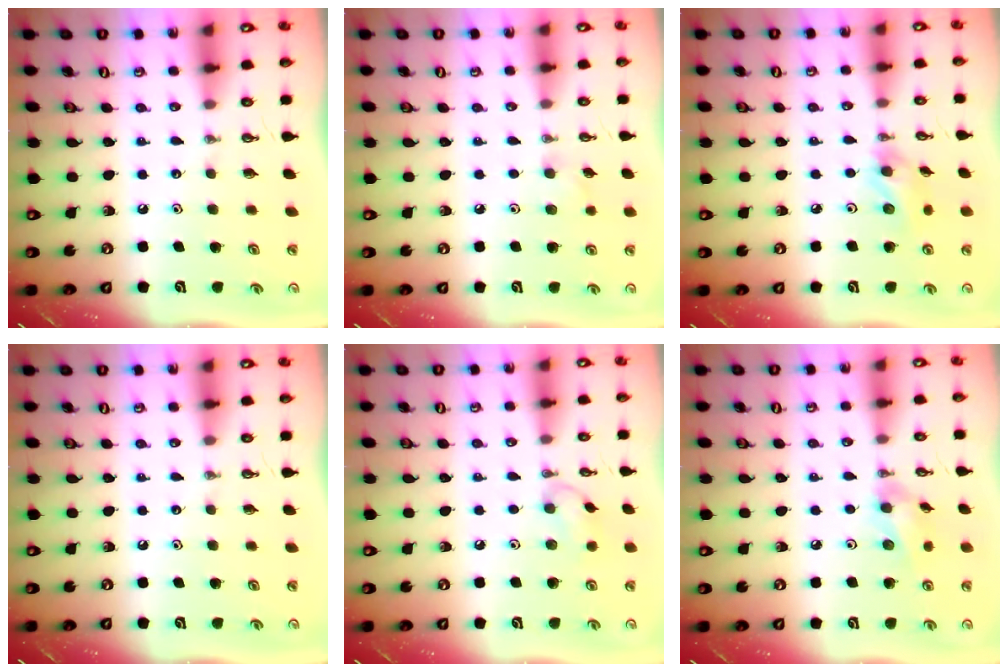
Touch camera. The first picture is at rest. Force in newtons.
{"total": 5.9, "press": 5.3, "slide": 2.6}
{"total": 9.4, "press": 9.3, "slide": 1.1}
{"total": 0.0}
{"total": 7.4, "press": 7.3, "slide": 0.5}
{"total": 9.5, "press": 9.1, "slide": 2.6}